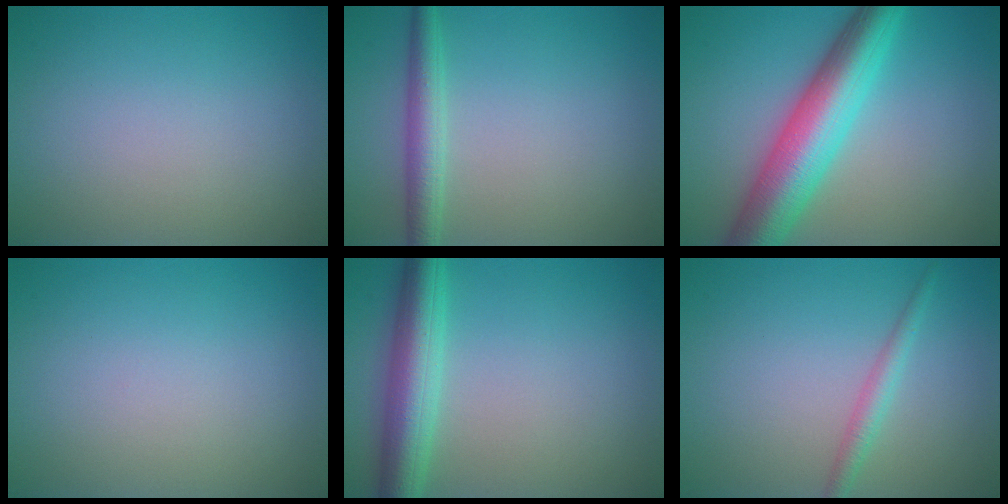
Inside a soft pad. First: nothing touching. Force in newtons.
{"total": 2.8, "press": 2.8, "slide": 0.1}
{"total": 8.8, "press": 8.7, "slide": 0.3}
{"total": 0.0}
{"total": 5.7, "press": 5.7, "slide": 0.3}
{"total": 1.7, "press": 1.7, "slide": 0.0}